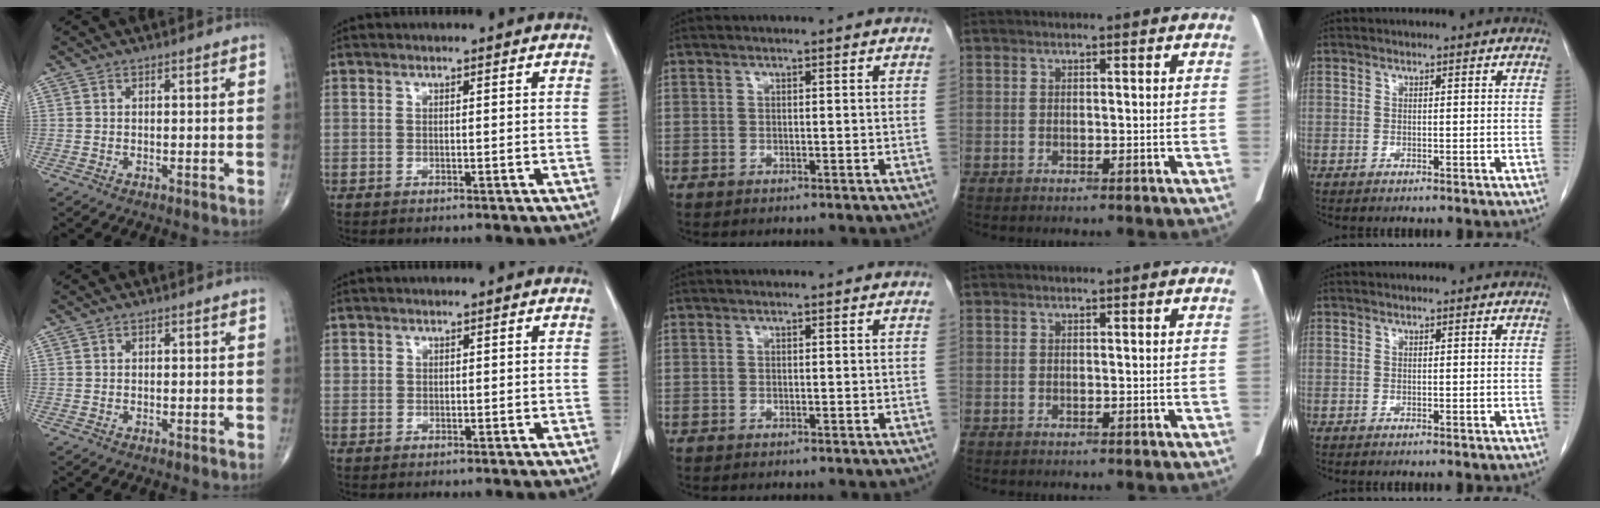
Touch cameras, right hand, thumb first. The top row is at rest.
{"index": {"total": 1.3, "force": [0.5, 1.1, 0.5], "torque": [-0.003, 0.006, 0.011]}}